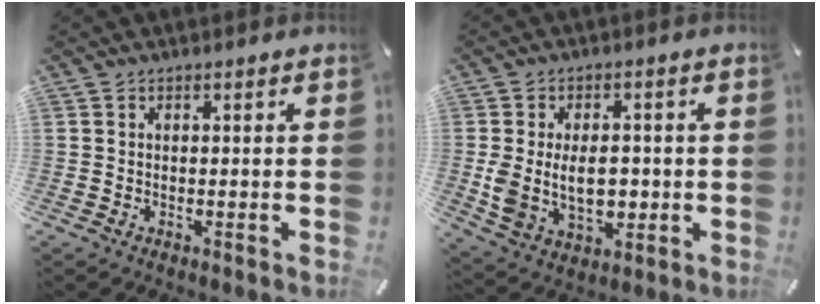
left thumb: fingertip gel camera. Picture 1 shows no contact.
{"total": 10.9, "force": [-0.3, 7.6, 7.8], "torque": [-0.139, -0.004, -0.006]}